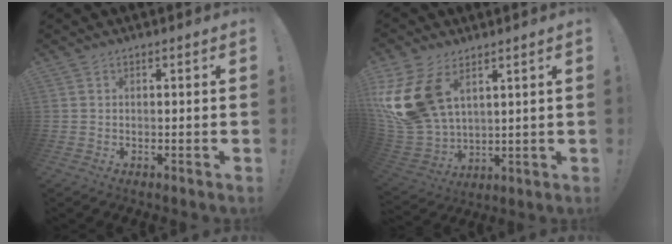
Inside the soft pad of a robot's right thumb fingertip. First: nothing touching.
{"total": 19.3, "force": [6.9, 12.3, 13.1], "torque": [-0.263, -0.038, 0.134]}